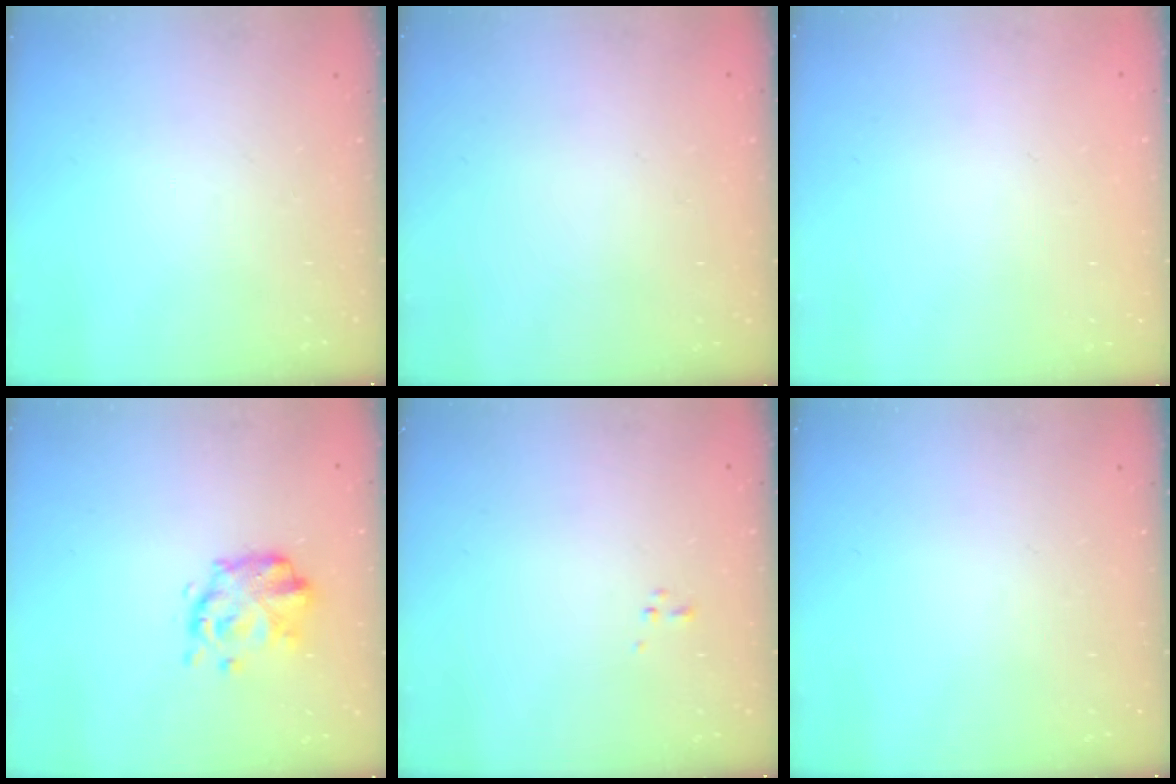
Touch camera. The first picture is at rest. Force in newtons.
{"total": 1.7, "press": 1.7, "slide": 0.2}
{"total": 1.8, "press": 1.8, "slide": 0.2}
{"total": 5.9, "press": 5.9, "slide": 0.1}
{"total": 0.0}
{"total": 0.0}